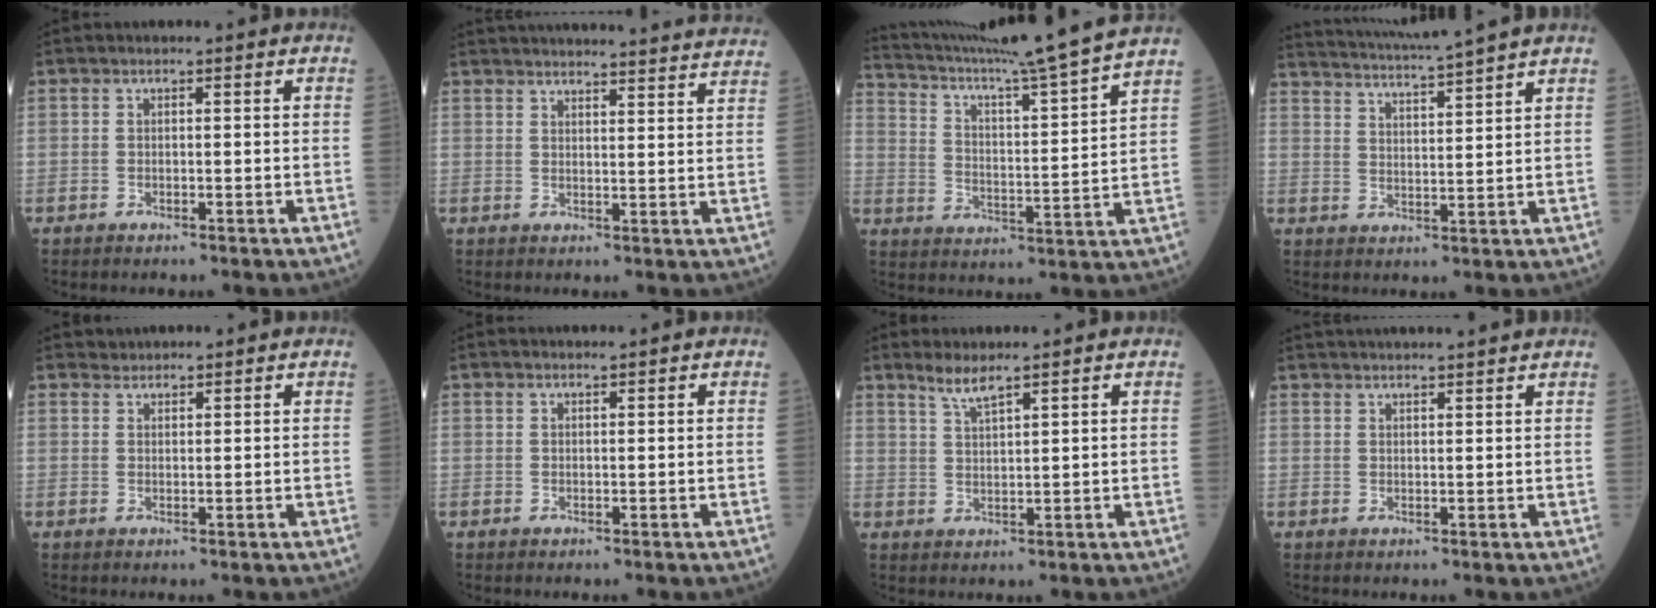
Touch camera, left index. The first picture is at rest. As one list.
[{"total": 27.3, "force": [26.3, 1.8, 7.1], "torque": [-0.104, -0.034, 0.316]}, {"total": 19.8, "force": [17.8, -2.6, 8.3], "torque": [-0.153, -0.036, 0.260]}, {"total": 12.1, "force": [11.2, -1.8, 4.2], "torque": [-0.084, 0.001, 0.169]}, {"total": 1.4, "force": [1.4, 0.3, -0.4], "torque": [-0.001, 0.010, 0.027]}, {"total": 0.8, "force": [0.8, -0.1, 0.1], "torque": [-0.003, 0.006, 0.015]}, {"total": 2.9, "force": [2.5, -0.2, 1.5], "torque": [-0.033, -0.002, 0.053]}, {"total": 10.5, "force": [9.9, -0.1, 3.6], "torque": [-0.056, 0.028, 0.131]}]